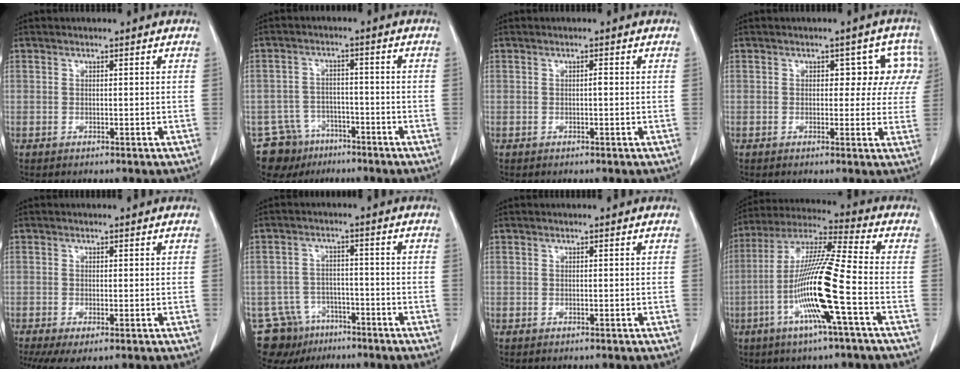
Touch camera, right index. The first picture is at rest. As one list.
[{"total": 7.4, "force": [-5.2, 5.3, 0.3], "torque": [-0.002, 0.015, -0.082]}, {"total": 0.5, "force": [-0.1, 0.1, 0.5], "torque": [-0.008, 0.001, -0.002]}, {"total": 5.8, "force": [1.6, 3.7, 4.2], "torque": [-0.019, 0.024, 0.012]}, {"total": 4.5, "force": [-2.2, 1.6, 3.5], "torque": [-0.063, -0.013, -0.036]}, {"total": 8.9, "force": [-6.4, 6.1, 1.0], "torque": [-0.019, 0.018, -0.099]}, {"total": 0.0}, {"total": 15.2, "force": [-4.5, -0.6, 14.5], "torque": [-0.289, -0.007, -0.096]}]